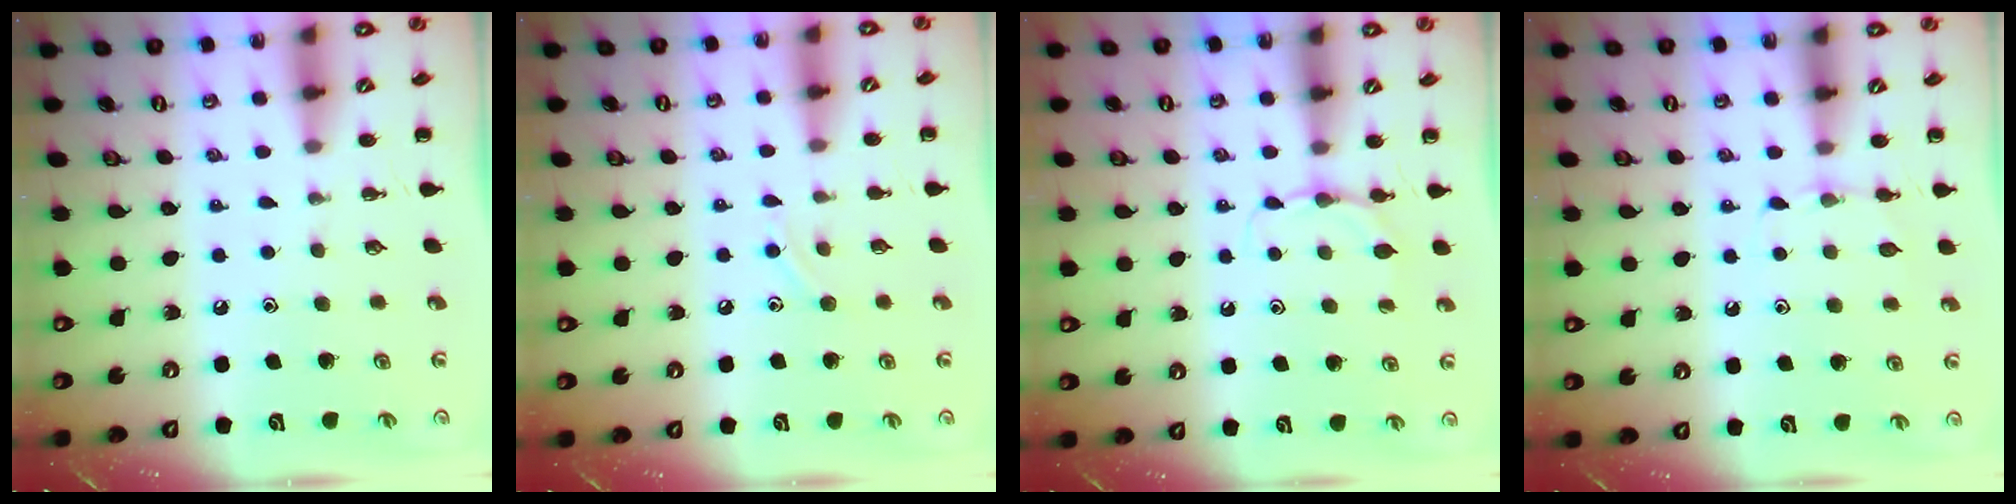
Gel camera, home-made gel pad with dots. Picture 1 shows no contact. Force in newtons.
{"total": 6.5, "press": 6.2, "slide": 1.9}
{"total": 5.1, "press": 4.9, "slide": 1.6}
{"total": 4.9, "press": 4.6, "slide": 1.5}